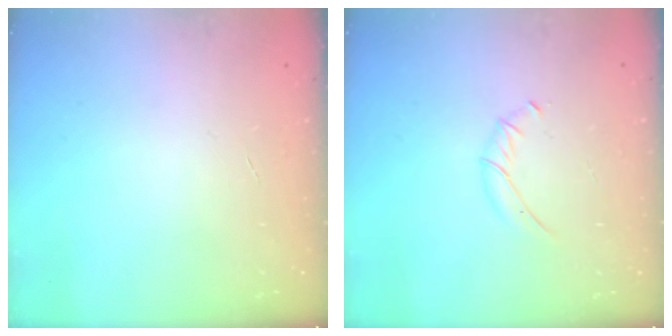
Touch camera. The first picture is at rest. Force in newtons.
{"total": 4.4, "press": 4.2, "slide": 1.1}